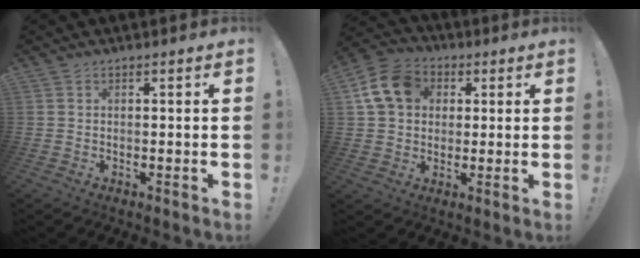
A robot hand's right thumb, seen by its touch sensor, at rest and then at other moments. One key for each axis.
{"total": 13.4, "fx": 4.2, "fy": 10.7, "fz": 6.9, "tx": -0.111, "ty": 0.000, "tz": 0.087}